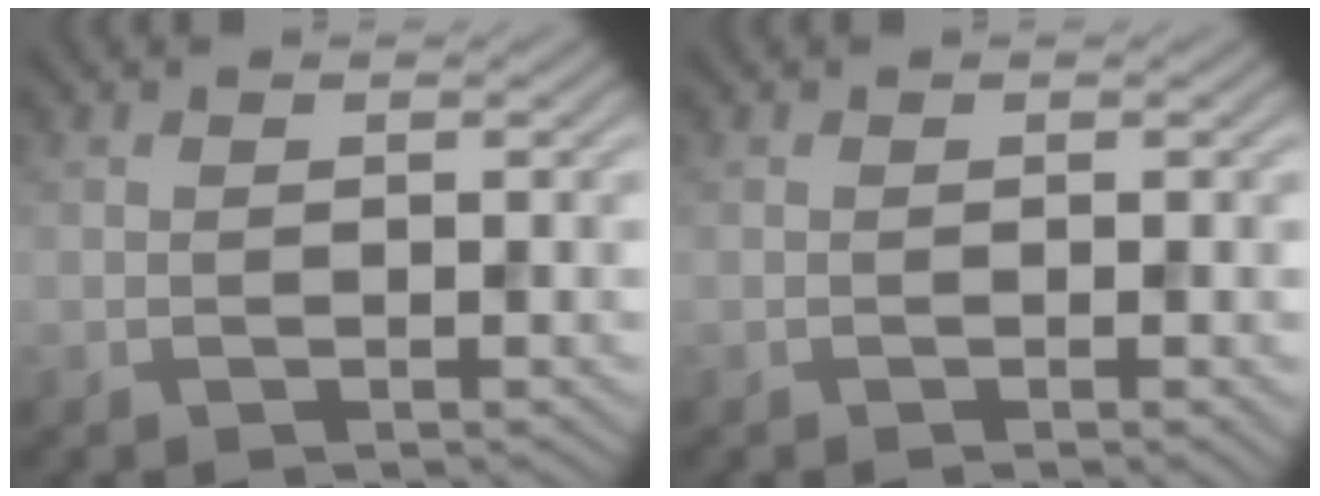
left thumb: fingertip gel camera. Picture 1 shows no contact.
{"total": 0.0}